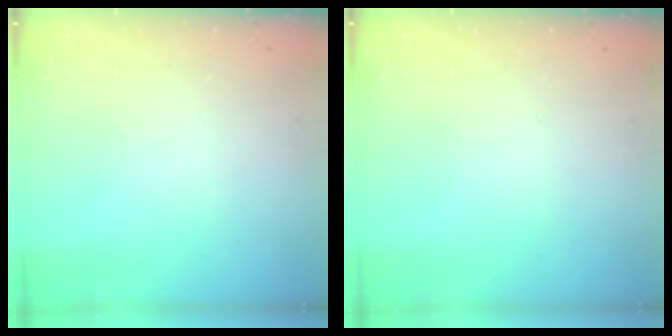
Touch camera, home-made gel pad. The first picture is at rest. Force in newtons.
{"total": 0.0}